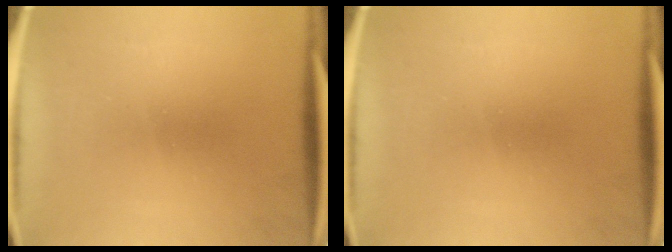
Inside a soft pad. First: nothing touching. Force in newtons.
{"total": 0.0}